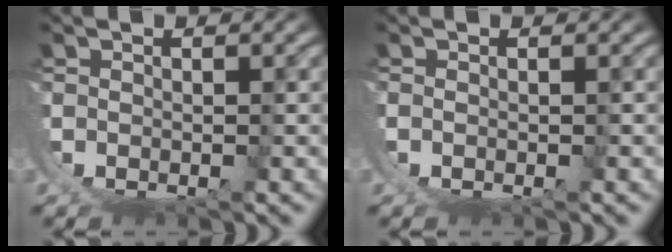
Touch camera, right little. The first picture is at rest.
{"total": 0.0}